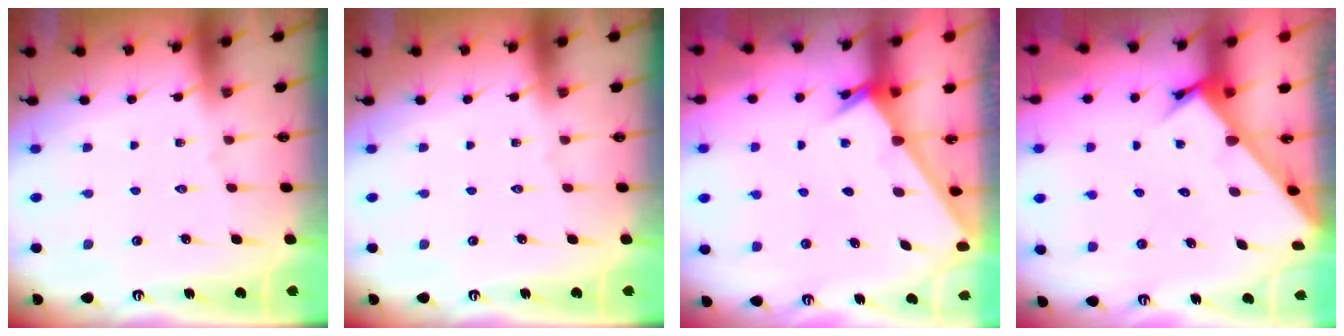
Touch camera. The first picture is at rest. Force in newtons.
{"total": 0.0}
{"total": 2.4, "press": 2.4, "slide": 0.2}
{"total": 3.5, "press": 3.5, "slide": 0.3}